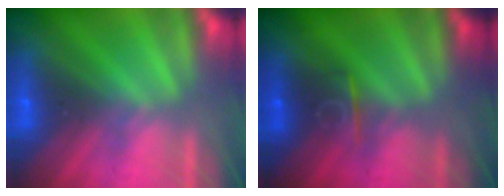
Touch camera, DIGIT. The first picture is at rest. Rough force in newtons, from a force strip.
{"total": 2.6}